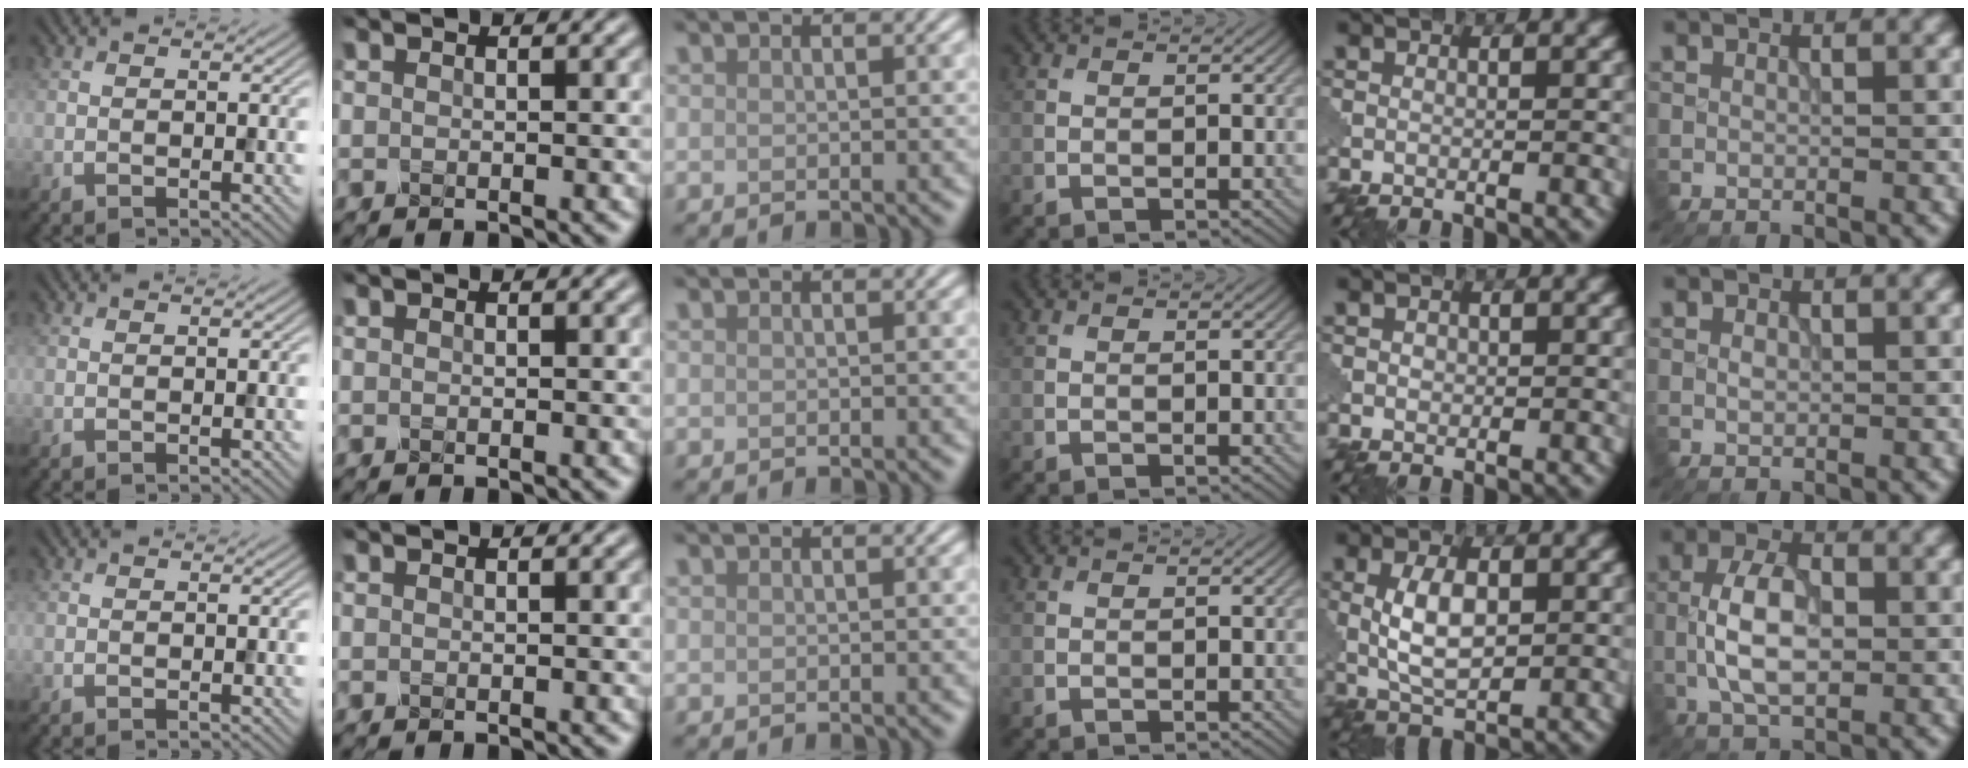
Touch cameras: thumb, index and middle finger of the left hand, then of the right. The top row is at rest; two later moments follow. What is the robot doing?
{"motion": "close", "object": "eyeshadow palette"}